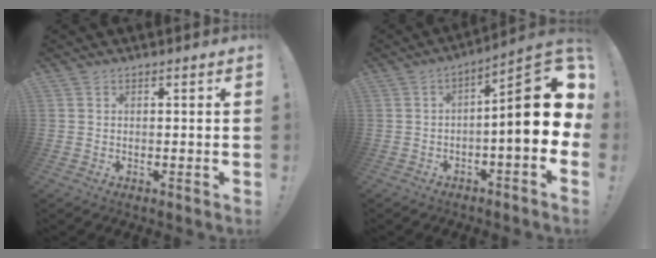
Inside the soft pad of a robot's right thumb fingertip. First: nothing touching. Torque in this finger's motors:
{"motor_torque": [0.27, 0.72, 1.16, -0.88, 0.11]}